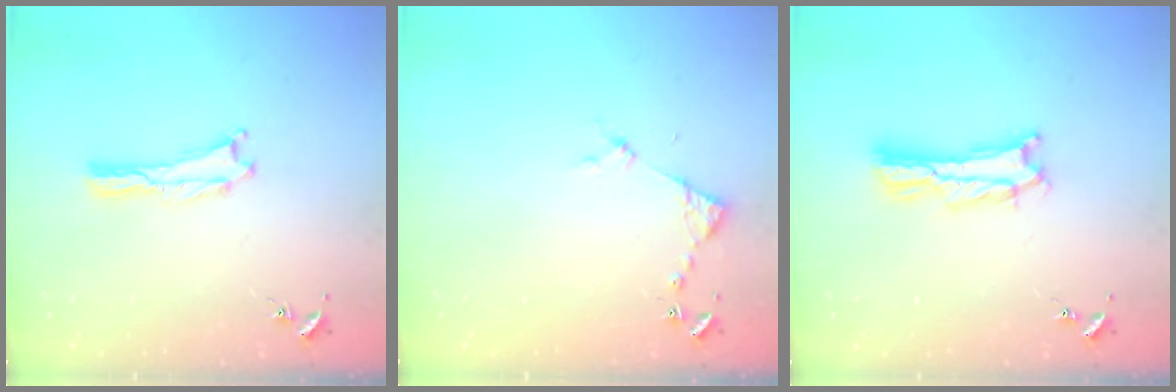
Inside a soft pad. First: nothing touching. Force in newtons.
{"total": 3.8, "press": 3.8, "slide": 0.4}
{"total": 4.3, "press": 4.3, "slide": 0.5}